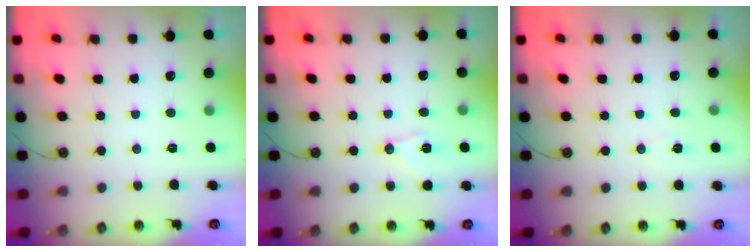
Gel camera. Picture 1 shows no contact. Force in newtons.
{"total": 8.1, "press": 8.0, "slide": 0.9}
{"total": 5.5, "press": 3.3, "slide": 4.4}